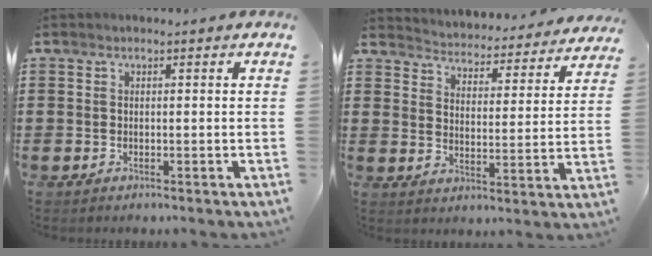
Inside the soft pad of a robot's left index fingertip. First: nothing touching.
{"total": 3.6, "force": [3.6, -0.1, -0.4], "torque": [-0.018, -0.039, 0.055]}